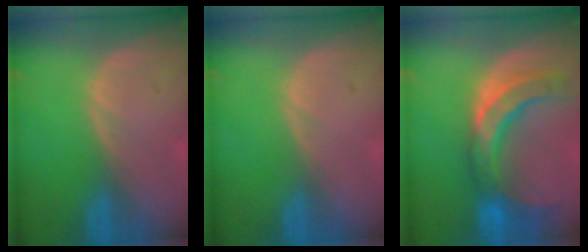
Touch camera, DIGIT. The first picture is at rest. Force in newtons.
{"total": 0.0}
{"total": 10.8, "press": 9.4, "slide": 5.2}